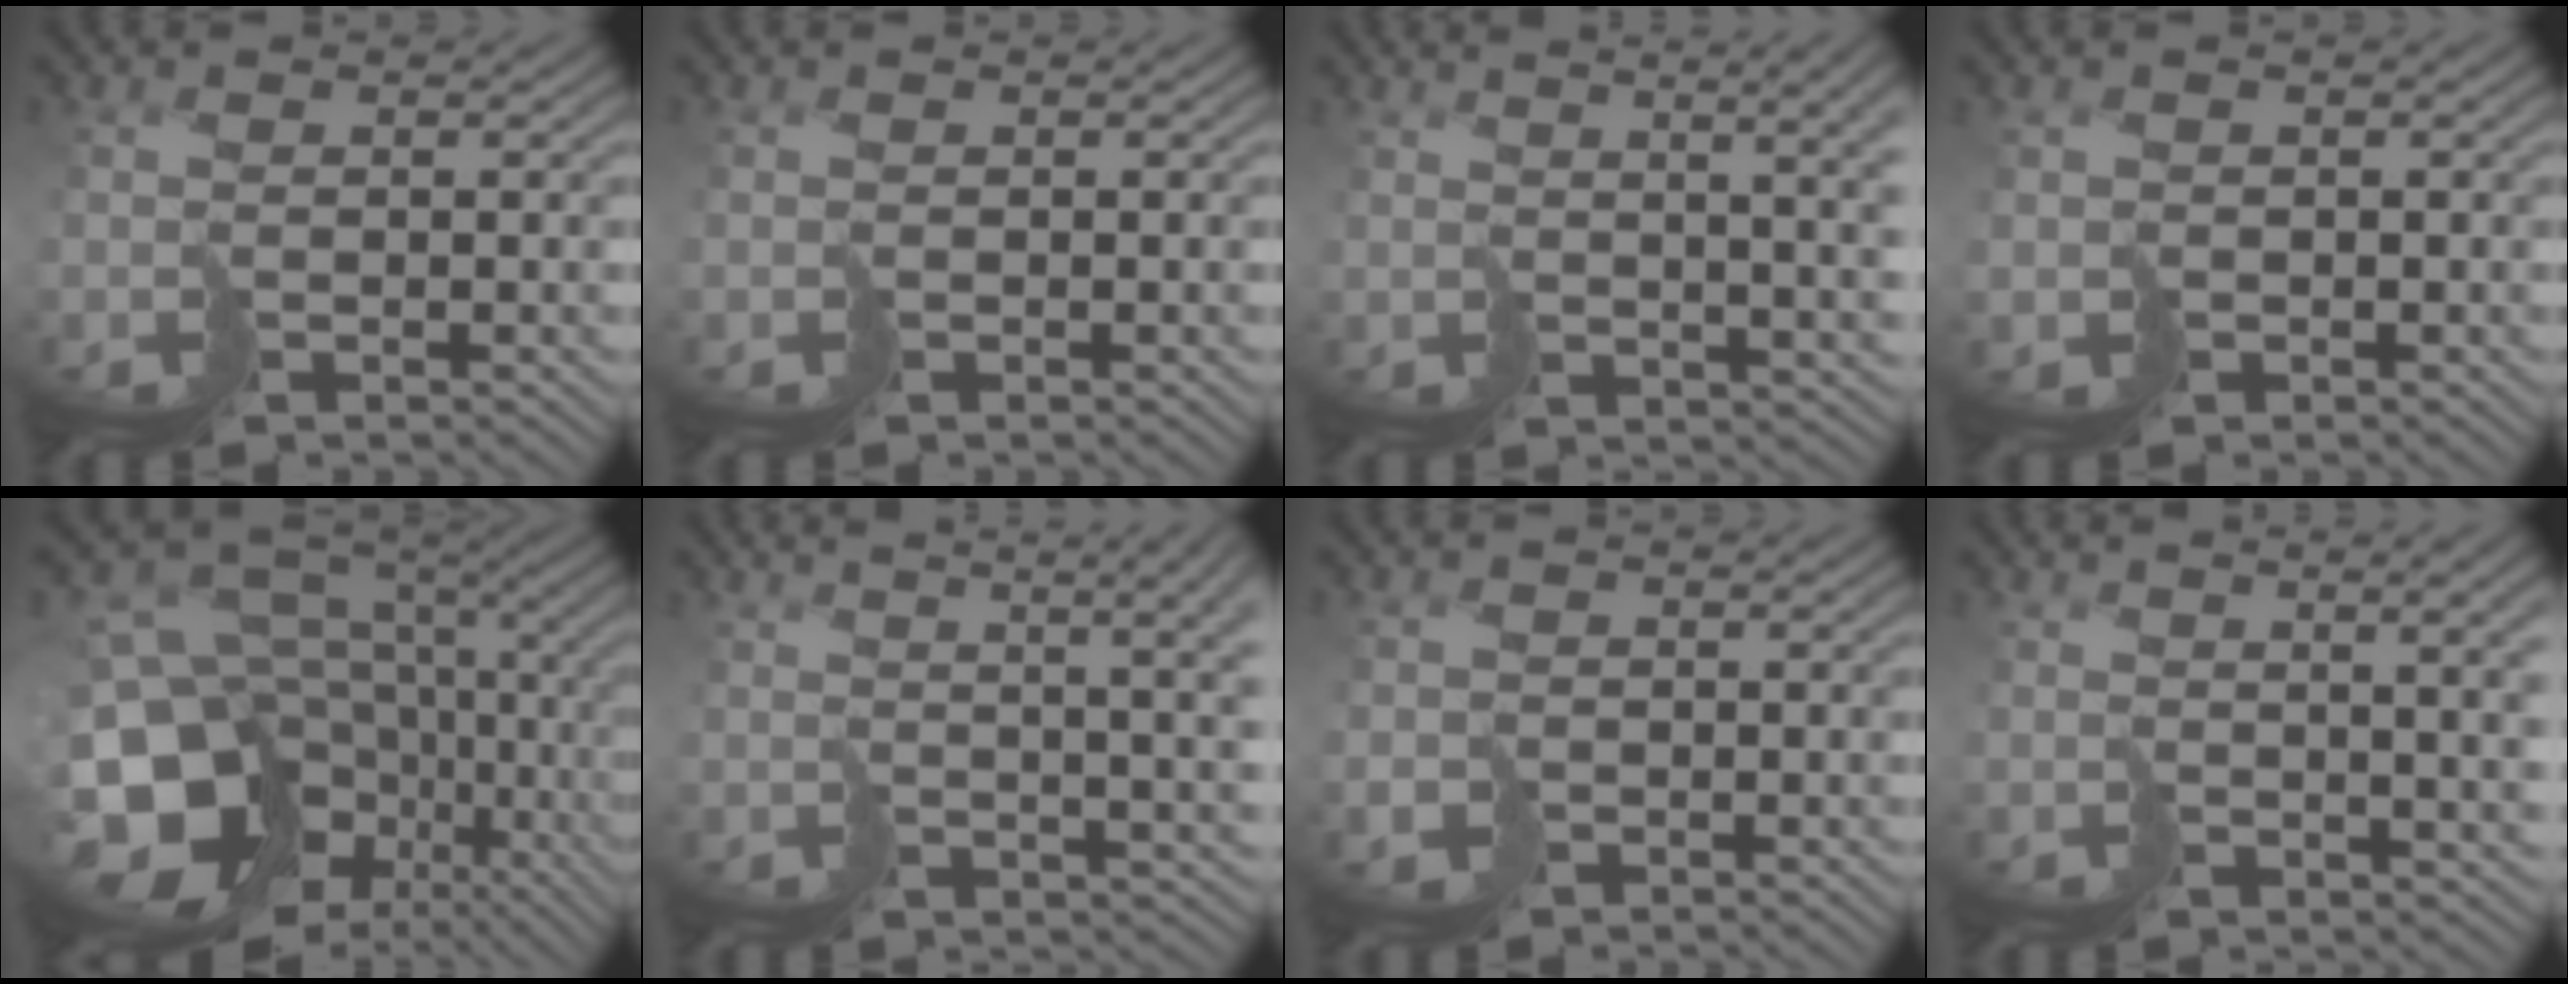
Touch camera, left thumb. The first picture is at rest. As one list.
[{"total": 0.0}, {"total": 8.6, "force": [4.4, 1.8, 7.2], "torque": [-0.102, 0.033, 0.066]}, {"total": 0.7, "force": [-0.2, 0.7, -0.1], "torque": [-0.001, -0.004, -0.004]}, {"total": 17.1, "force": [-2.8, 11.9, 12.0], "torque": [-0.252, -0.029, 0.017]}, {"total": 10.1, "force": [5.4, 2.5, 8.1], "torque": [-0.128, 0.047, 0.077]}, {"total": 1.2, "force": [-0.6, 1.0, 0.4], "torque": [-0.009, -0.001, -0.012]}, {"total": 6.9, "force": [3.0, 1.3, 6.1], "torque": [-0.083, 0.016, 0.061]}]